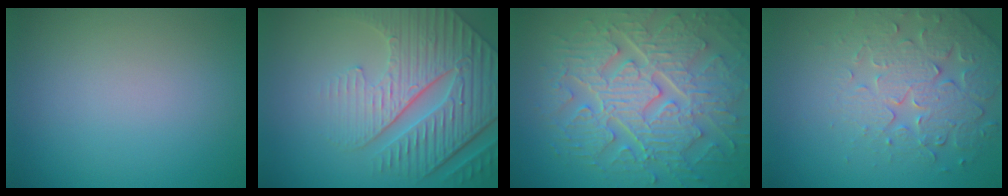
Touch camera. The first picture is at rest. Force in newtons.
{"total": 7.3, "press": 5.9, "slide": 4.3}
{"total": 9.3, "press": 6.9, "slide": 6.3}
{"total": 4.5, "press": 4.4, "slide": 1.1}